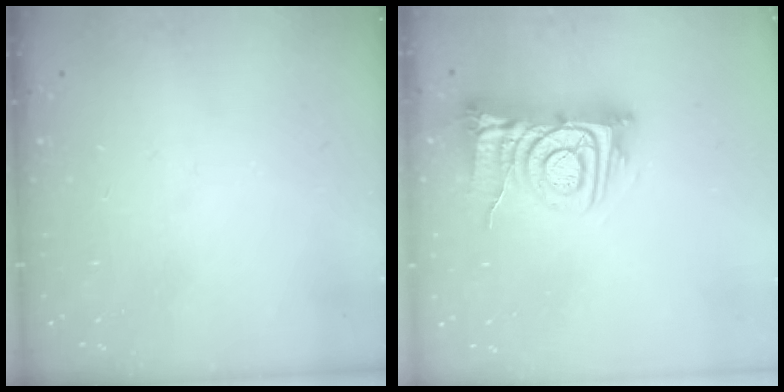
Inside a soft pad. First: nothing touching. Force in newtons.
{"total": 11.2, "press": 11.2, "slide": 1.0}